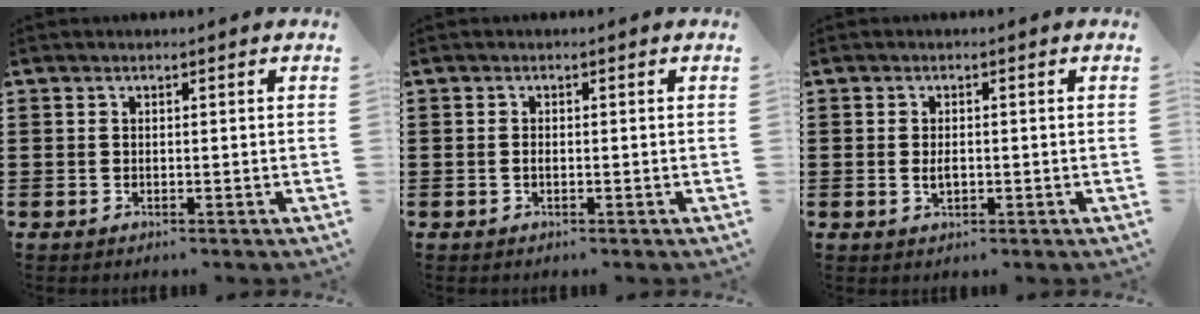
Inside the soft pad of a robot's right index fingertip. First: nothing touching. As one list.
[{"total": 0.6, "force": [-0.2, 0.3, 0.5], "torque": [-0.011, -0.001, -0.003]}, {"total": 1.7, "force": [-0.1, 1.0, 1.4], "torque": [-0.027, 0.005, -0.003]}]